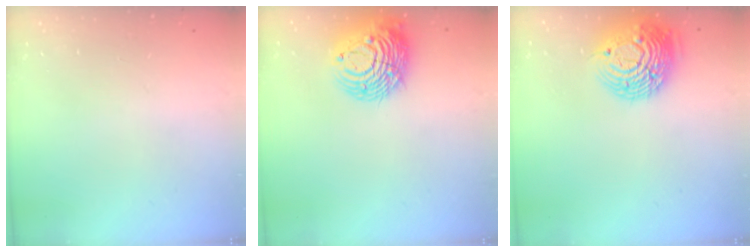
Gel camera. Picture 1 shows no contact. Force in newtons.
{"total": 13.4, "press": 13.3, "slide": 1.7}
{"total": 13.9, "press": 13.8, "slide": 1.0}